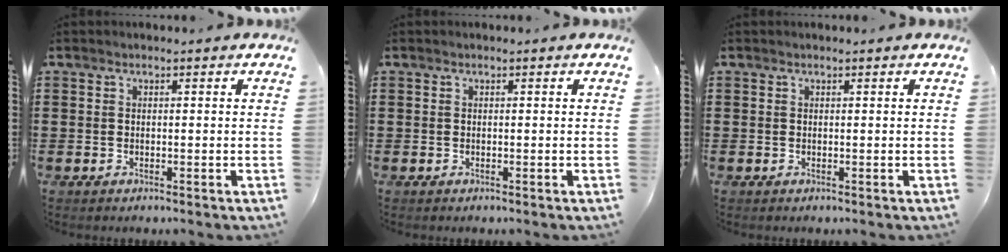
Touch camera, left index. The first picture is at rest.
{"total": 0.0}
{"total": 0.0}